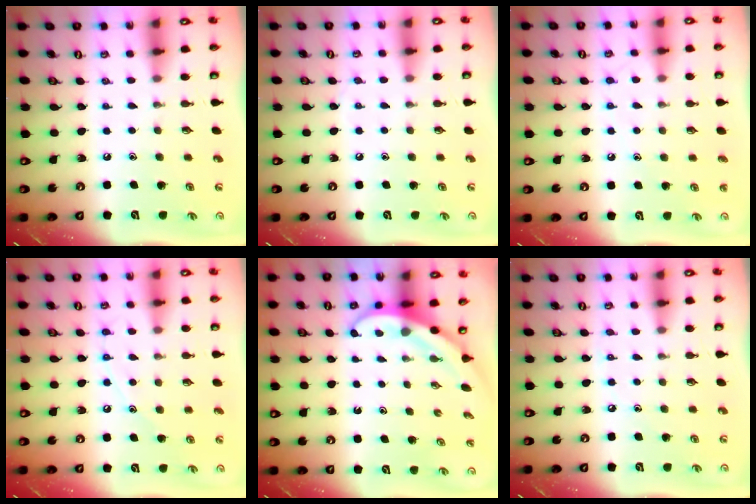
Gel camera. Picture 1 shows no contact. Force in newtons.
{"total": 4.1, "press": 4.0, "slide": 0.5}
{"total": 8.2, "press": 8.1, "slide": 0.9}
{"total": 7.8, "press": 7.8, "slide": 0.8}
{"total": 3.5, "press": 3.5, "slide": 0.1}
{"total": 2.3, "press": 2.3, "slide": 0.3}